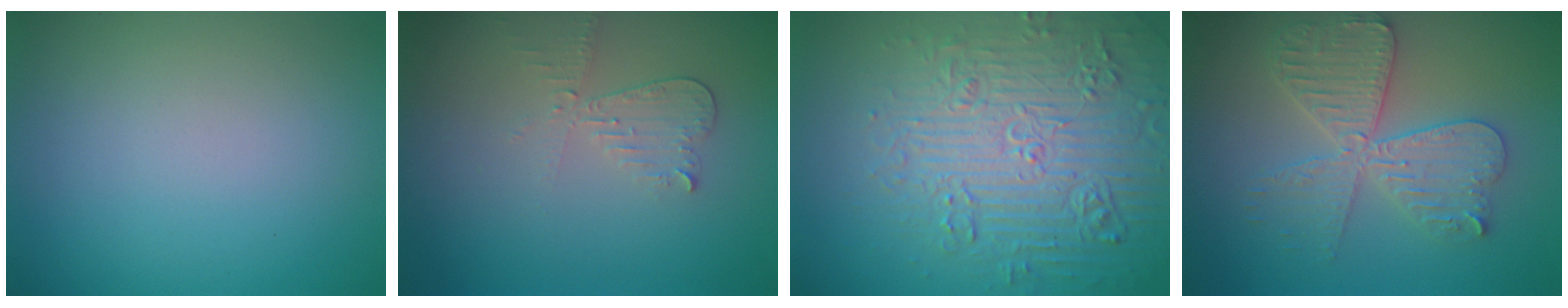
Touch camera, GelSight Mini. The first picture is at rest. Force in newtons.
{"total": 2.1, "press": 2.1, "slide": 0.1}
{"total": 7.9, "press": 7.7, "slide": 1.9}
{"total": 5.5, "press": 5.5, "slide": 0.8}